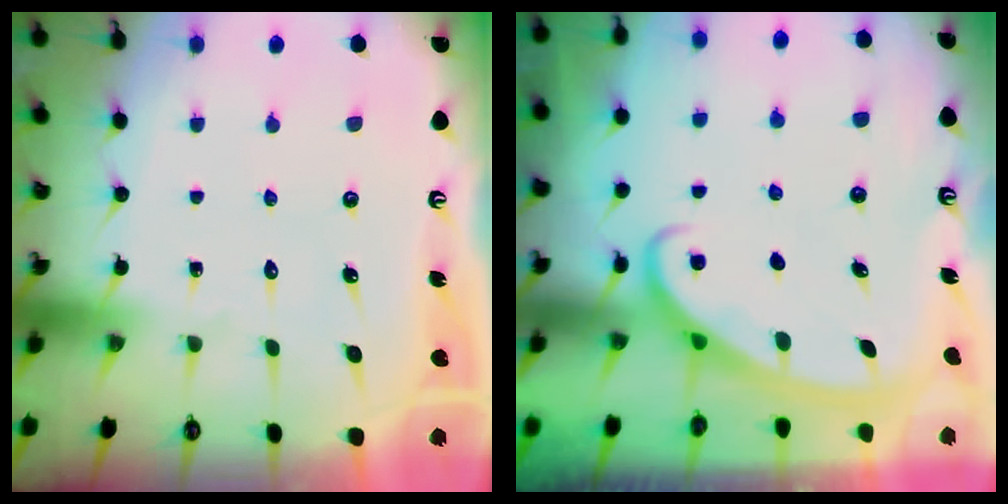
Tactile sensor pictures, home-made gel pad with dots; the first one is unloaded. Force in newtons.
{"total": 2.8, "press": 2.8, "slide": 0.4}